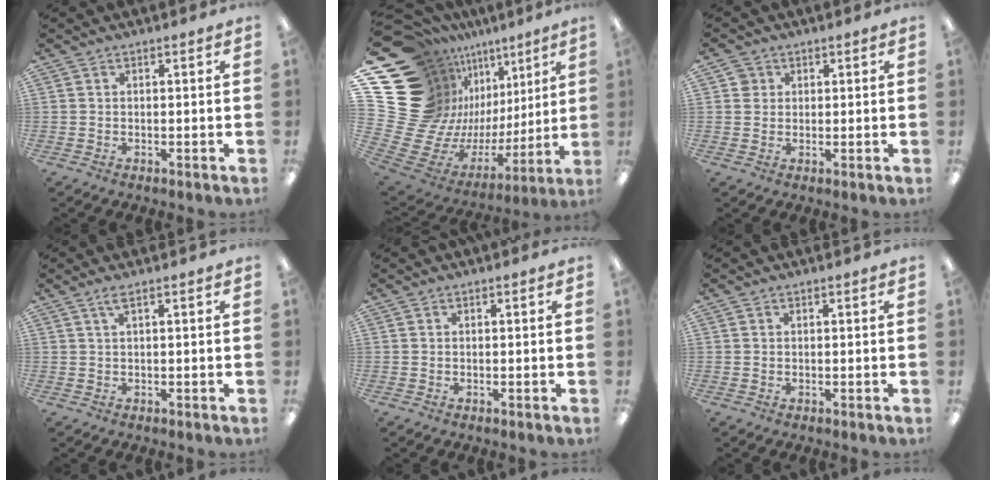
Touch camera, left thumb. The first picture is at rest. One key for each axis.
{"total": 23.0, "fx": 8.2, "fy": 17.1, "fz": 13.1, "tx": -0.241, "ty": -0.135, "tz": 0.217}
{"total": 3.3, "fx": 1.5, "fy": 2.9, "fz": 0.5, "tx": -0.002, "ty": 0.001, "tz": 0.024}
{"total": 1.9, "fx": 1.1, "fy": 0.2, "fz": 1.6, "tx": -0.036, "ty": 0.001, "tz": 0.018}
{"total": 0.0}
{"total": 0.5, "fx": 0.3, "fy": 0.4, "fz": 0.0, "tx": 0.001, "ty": 0.003, "tz": 0.005}